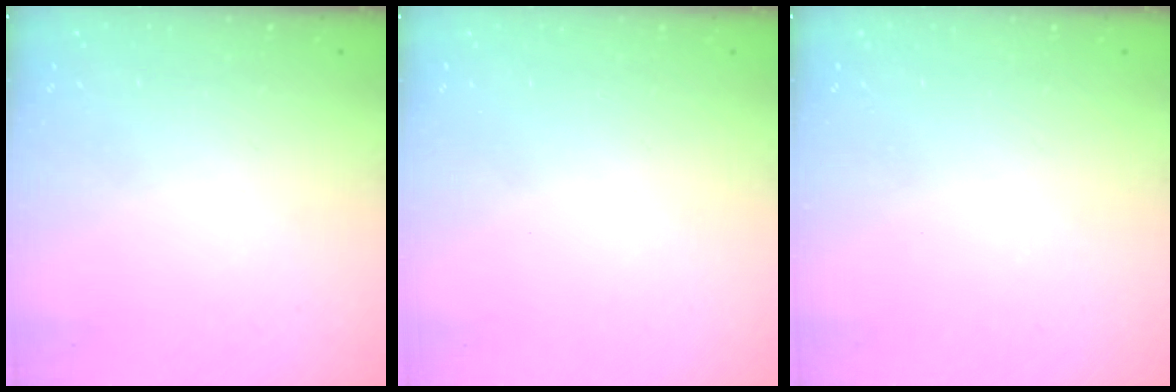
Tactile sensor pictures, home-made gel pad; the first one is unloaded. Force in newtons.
{"total": 1.6, "press": 1.6, "slide": 0.1}
{"total": 0.0}